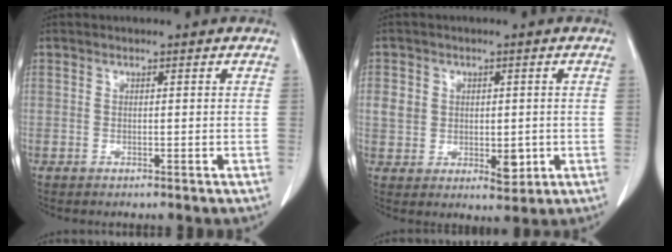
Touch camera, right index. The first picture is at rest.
{"total": 6.1, "force": [-0.1, 4.7, 4.0], "torque": [-0.050, 0.002, 0.011]}